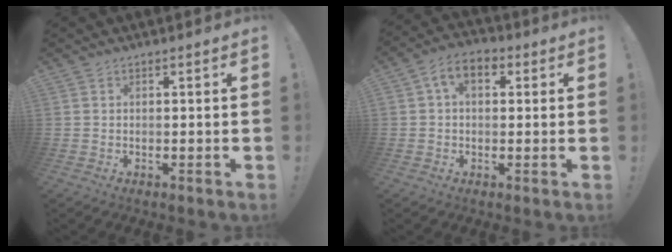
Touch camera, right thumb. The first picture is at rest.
{"total": 7.2, "force": [1.9, 4.7, 5.1], "torque": [-0.085, 0.009, 0.037]}